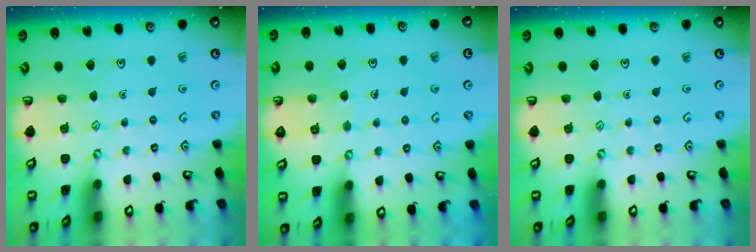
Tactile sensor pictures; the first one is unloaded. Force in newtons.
{"total": 4.5, "press": 4.5, "slide": 0.4}
{"total": 0.0}